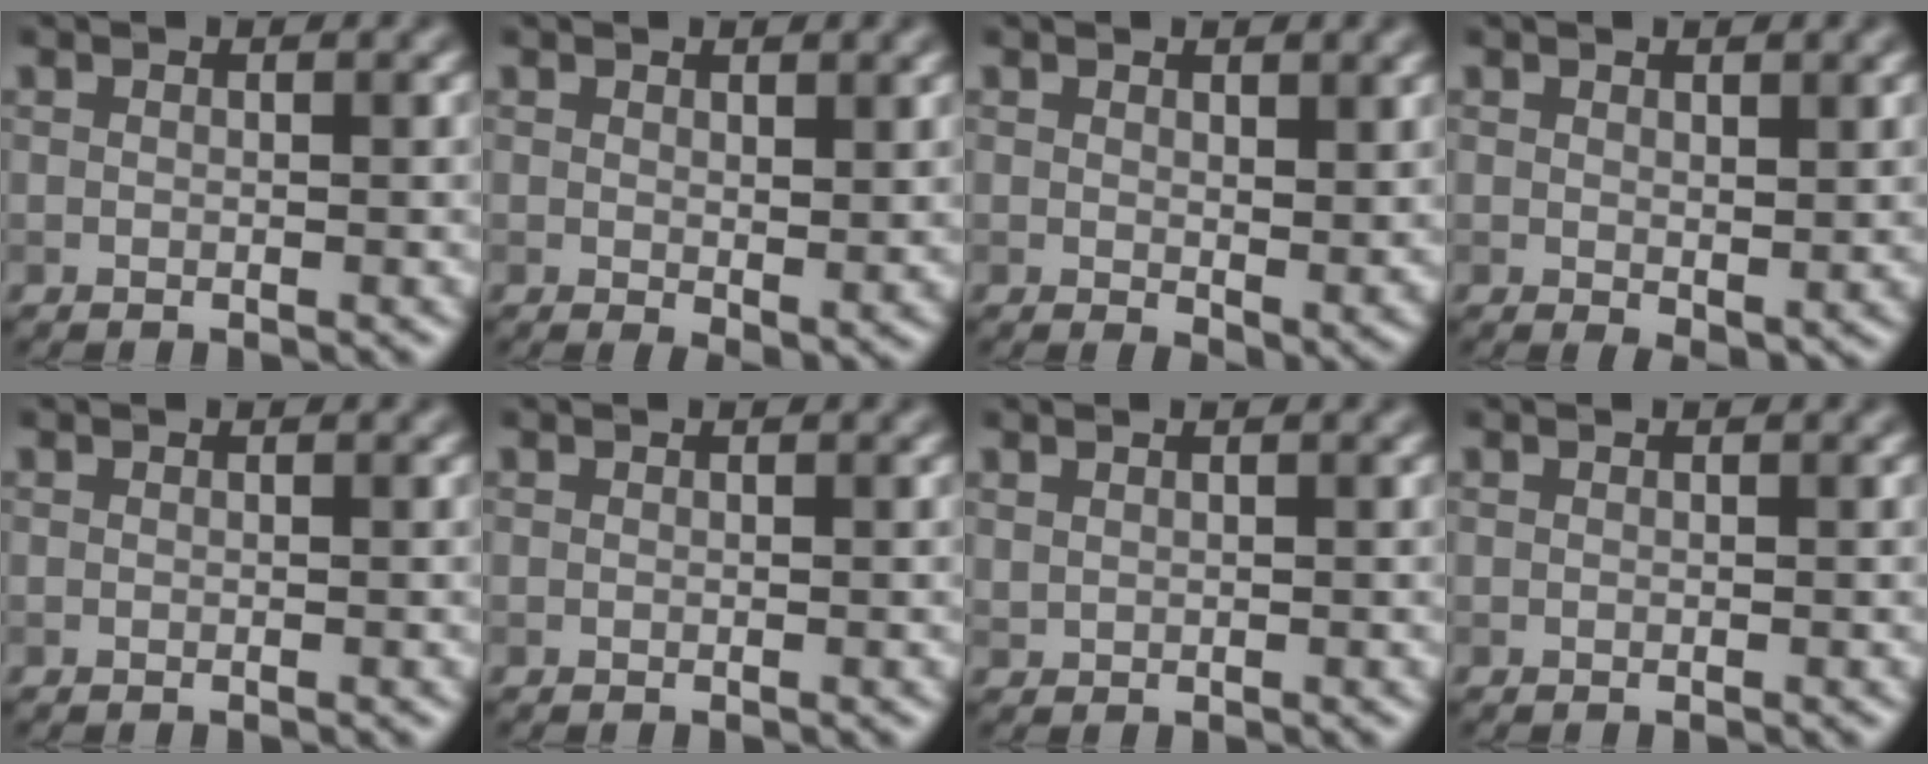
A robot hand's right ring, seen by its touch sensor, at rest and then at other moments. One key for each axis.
{"total": 2.0, "fx": 0.8, "fy": 1.0, "fz": 1.5, "tx": -0.021, "ty": -0.010, "tz": 0.020}
{"total": 2.7, "fx": 1.2, "fy": 1.4, "fz": 1.9, "tx": -0.029, "ty": -0.012, "tz": 0.027}
{"total": 1.7, "fx": 0.8, "fy": 0.9, "fz": 1.2, "tx": -0.018, "ty": -0.008, "tz": 0.019}
{"total": 0.0}
{"total": 0.0}
{"total": 0.5, "fx": 0.4, "fy": 0.3, "fz": 0.1, "tx": -0.003, "ty": 0.000, "tz": 0.014}
{"total": 0.0}